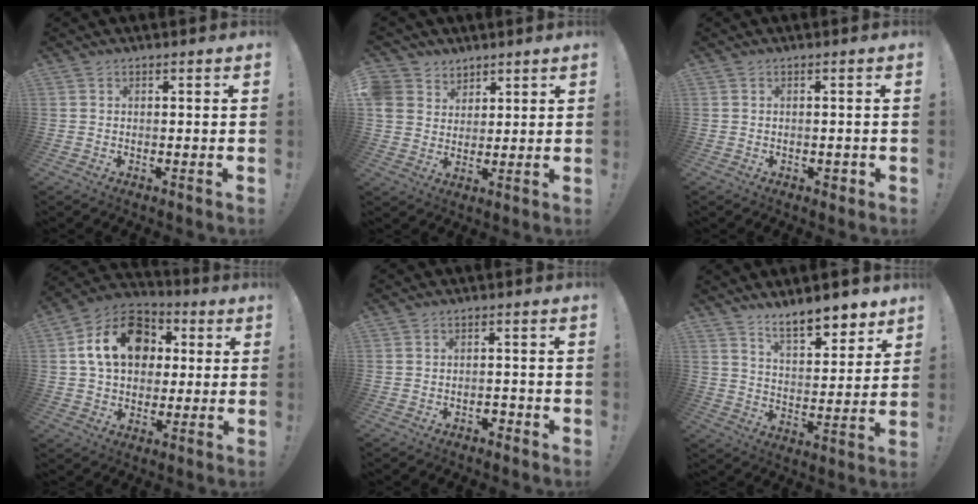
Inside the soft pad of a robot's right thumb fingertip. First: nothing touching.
{"total": 6.9, "force": [4.1, 5.6, 0.6], "torque": [-0.018, -0.028, 0.084]}
{"total": 1.5, "force": [-0.4, 1.1, 1.0], "torque": [-0.005, 0.001, -0.007]}
{"total": 18.0, "force": [4.5, 13.6, 10.9], "torque": [-0.161, 0.010, 0.090]}
{"total": 2.0, "force": [-1.4, 1.1, 1.0], "torque": [-0.016, -0.001, -0.025]}
{"total": 11.1, "force": [8.9, 3.7, 5.5], "torque": [-0.077, -0.062, 0.159]}